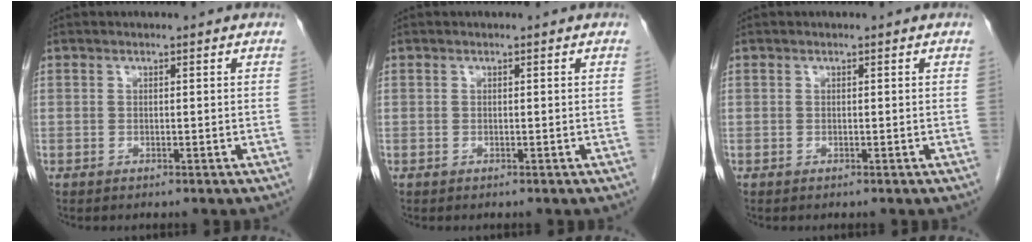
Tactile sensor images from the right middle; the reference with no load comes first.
{"total": 0.0}
{"total": 0.0}